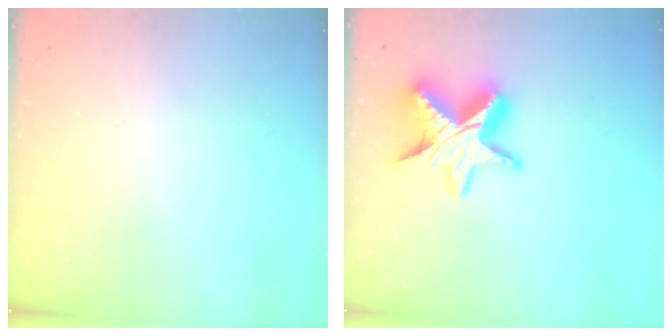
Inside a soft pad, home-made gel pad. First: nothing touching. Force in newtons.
{"total": 13.9, "press": 13.9, "slide": 0.9}